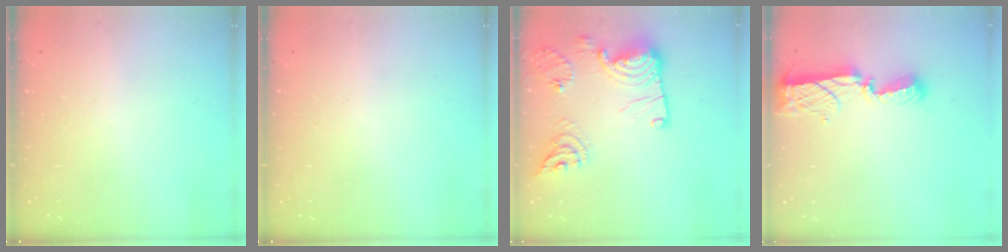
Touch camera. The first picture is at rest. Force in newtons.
{"total": 0.0}
{"total": 19.2, "press": 19.2, "slide": 1.1}
{"total": 8.7, "press": 8.7, "slide": 0.7}